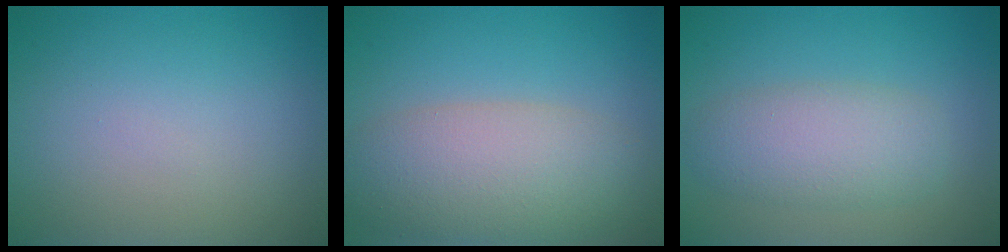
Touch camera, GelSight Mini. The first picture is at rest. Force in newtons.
{"total": 7.0, "press": 7.0, "slide": 0.5}
{"total": 4.4, "press": 4.4, "slide": 0.1}